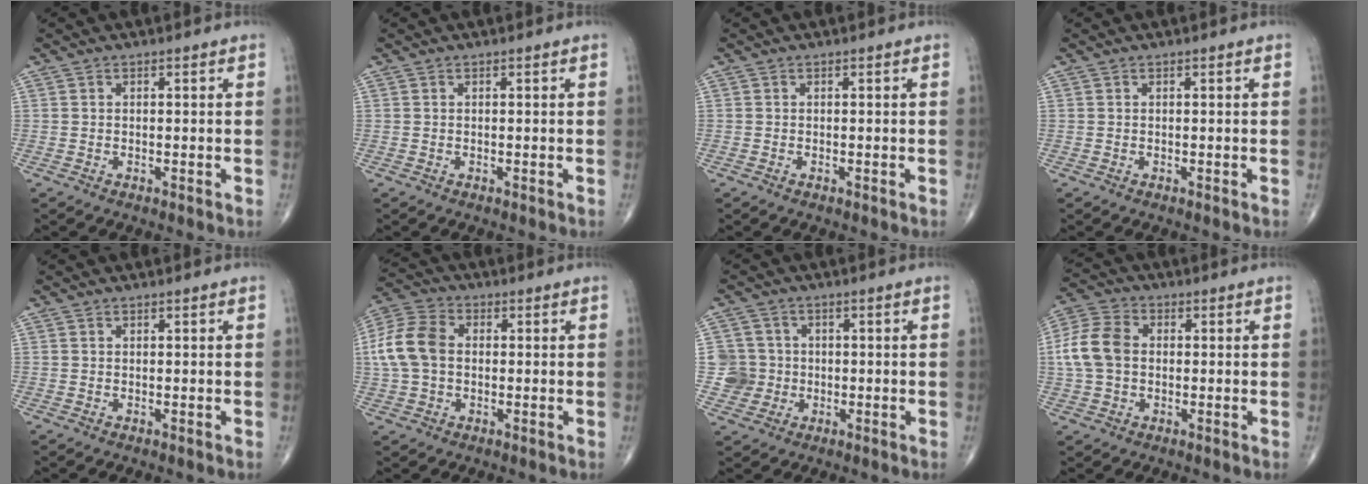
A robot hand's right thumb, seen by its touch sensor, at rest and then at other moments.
{"total": 0.0}
{"total": 0.0}
{"total": 0.0}
{"total": 0.0}
{"total": 10.5, "force": [0.5, 7.5, 7.3], "torque": [-0.154, 0.025, 0.004]}
{"total": 5.4, "force": [-0.4, 5.4, 0.1], "torque": [0.027, 0.011, -0.011]}
{"total": 9.5, "force": [0.3, 6.9, 6.4], "torque": [-0.132, 0.022, 0.000]}